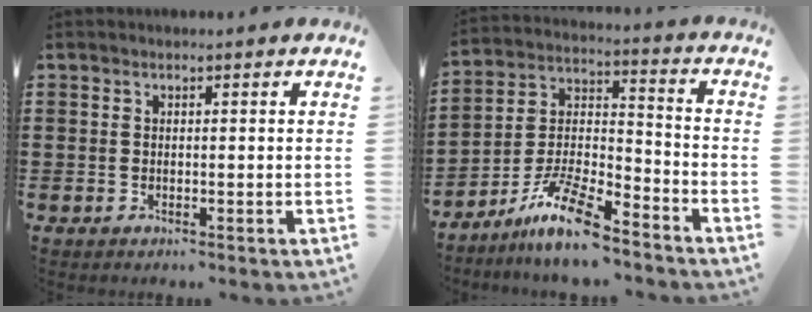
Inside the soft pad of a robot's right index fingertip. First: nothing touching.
{"total": 11.0, "force": [-8.6, 2.5, 6.5], "torque": [-0.141, 0.022, -0.169]}